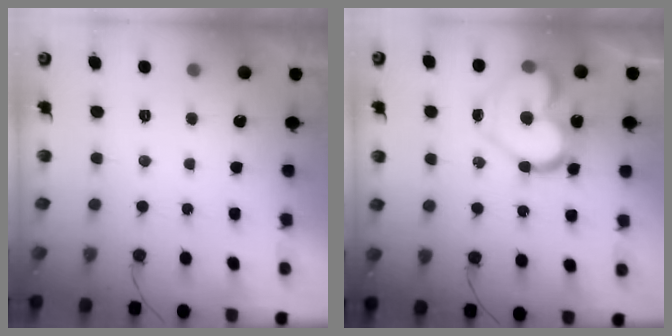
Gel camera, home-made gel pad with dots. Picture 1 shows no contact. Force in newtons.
{"total": 17.4, "press": 17.3, "slide": 1.6}